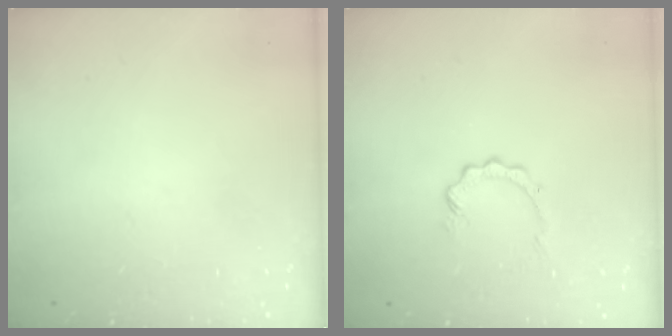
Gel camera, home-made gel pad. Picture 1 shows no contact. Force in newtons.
{"total": 2.8, "press": 2.8, "slide": 0.4}